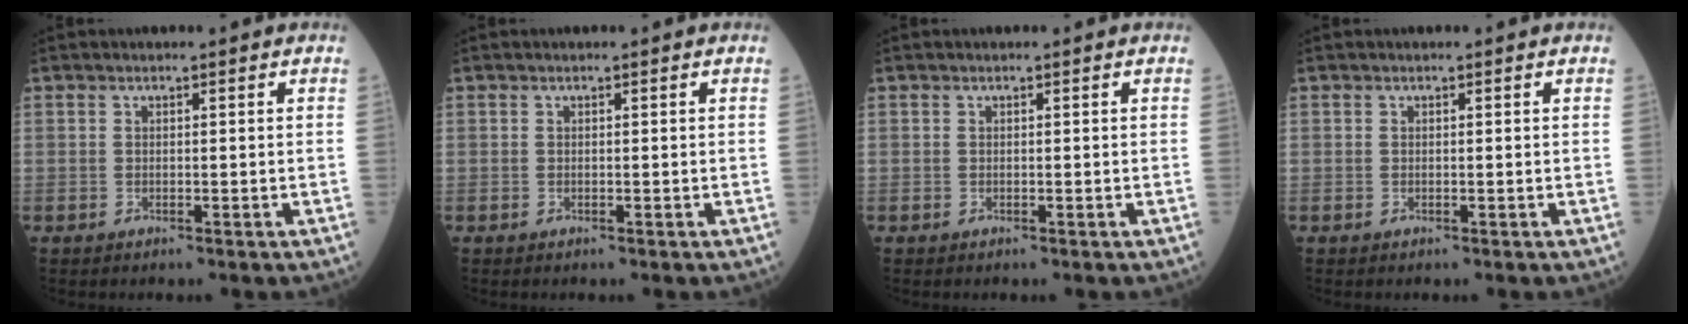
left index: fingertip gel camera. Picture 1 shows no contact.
{"total": 0.0}
{"total": 0.0}
{"total": 0.0}